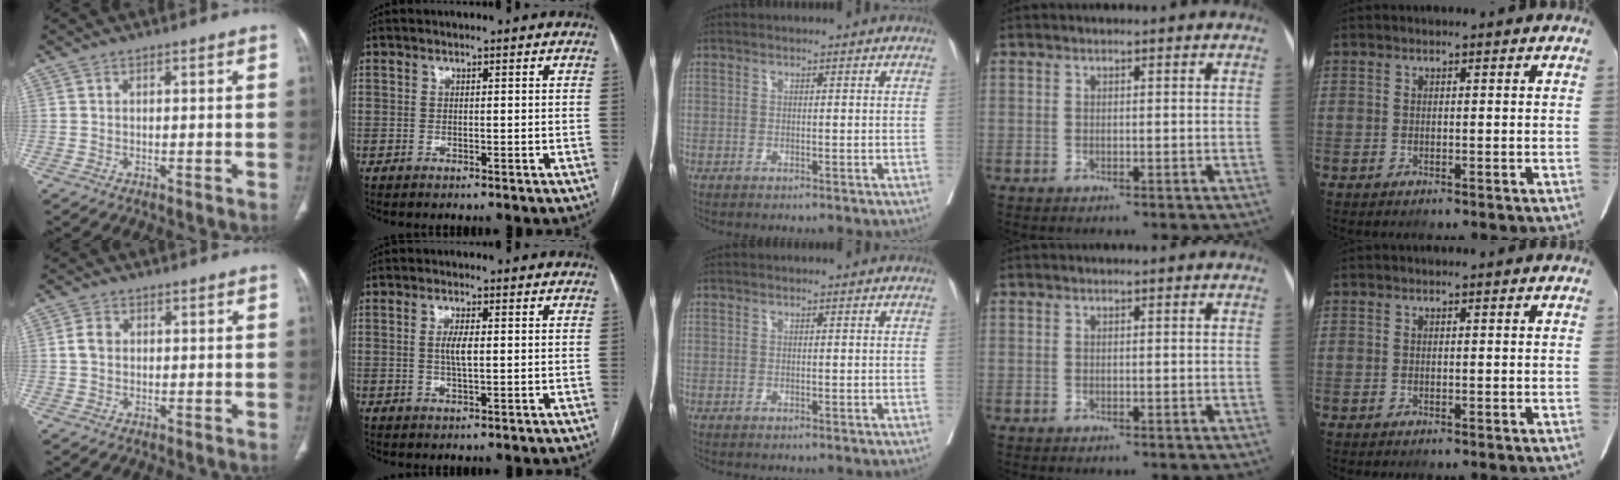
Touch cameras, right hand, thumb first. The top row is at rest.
{"thumb": {"total": 2.9, "force": [0.3, 2.3, 1.7], "torque": [-0.031, 0.007, 0.004]}, "index": {"total": 3.1, "force": [0.2, 0.5, 3.0], "torque": [-0.060, -0.002, 0.005]}}